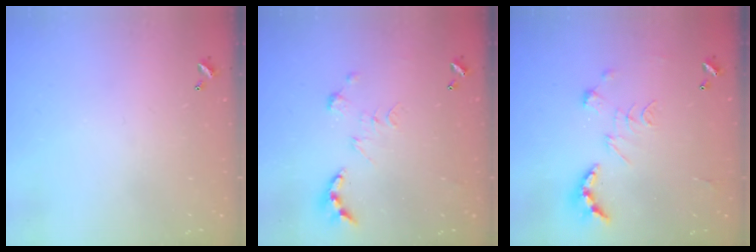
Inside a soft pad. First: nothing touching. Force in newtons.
{"total": 0.0}
{"total": 2.5, "press": 2.0, "slide": 1.5}